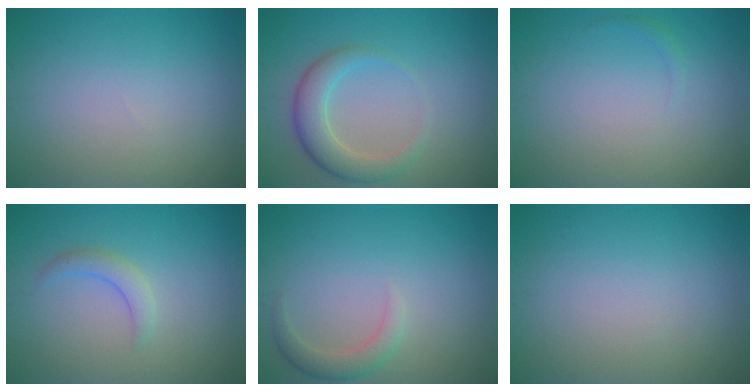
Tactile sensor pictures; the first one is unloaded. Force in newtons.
{"total": 3.9, "press": 3.9, "slide": 0.3}
{"total": 0.6, "press": 0.6, "slide": 0.1}
{"total": 1.9, "press": 1.9, "slide": 0.1}
{"total": 2.1, "press": 2.1, "slide": 0.2}
{"total": 0.0}